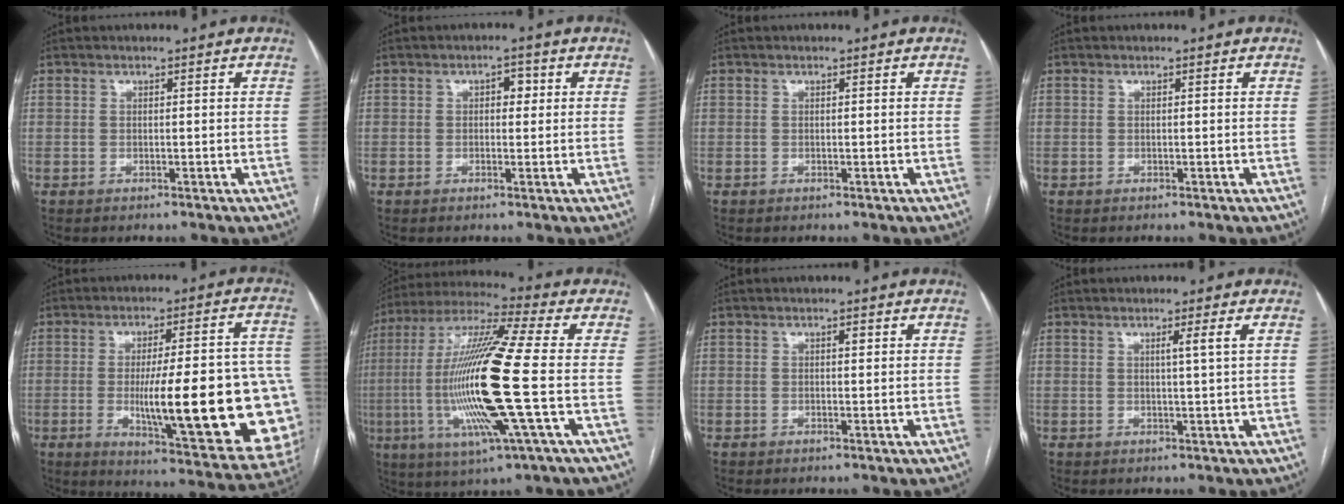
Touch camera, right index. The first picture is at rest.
{"total": 2.5, "force": [0.6, 1.5, 1.9], "torque": [-0.026, 0.013, 0.008]}
{"total": 0.0}
{"total": 0.0}
{"total": 26.8, "force": [-4.1, 4.3, 26.1], "torque": [-0.268, -0.001, -0.047]}
{"total": 20.3, "force": [-2.8, 0.2, 20.1], "torque": [-0.414, -0.011, -0.064]}
{"total": 0.9, "force": [0.3, 0.3, 0.8], "torque": [-0.011, 0.002, 0.003]}
{"total": 2.0, "force": [0.6, -0.7, 1.7], "torque": [-0.030, -0.004, 0.014]}